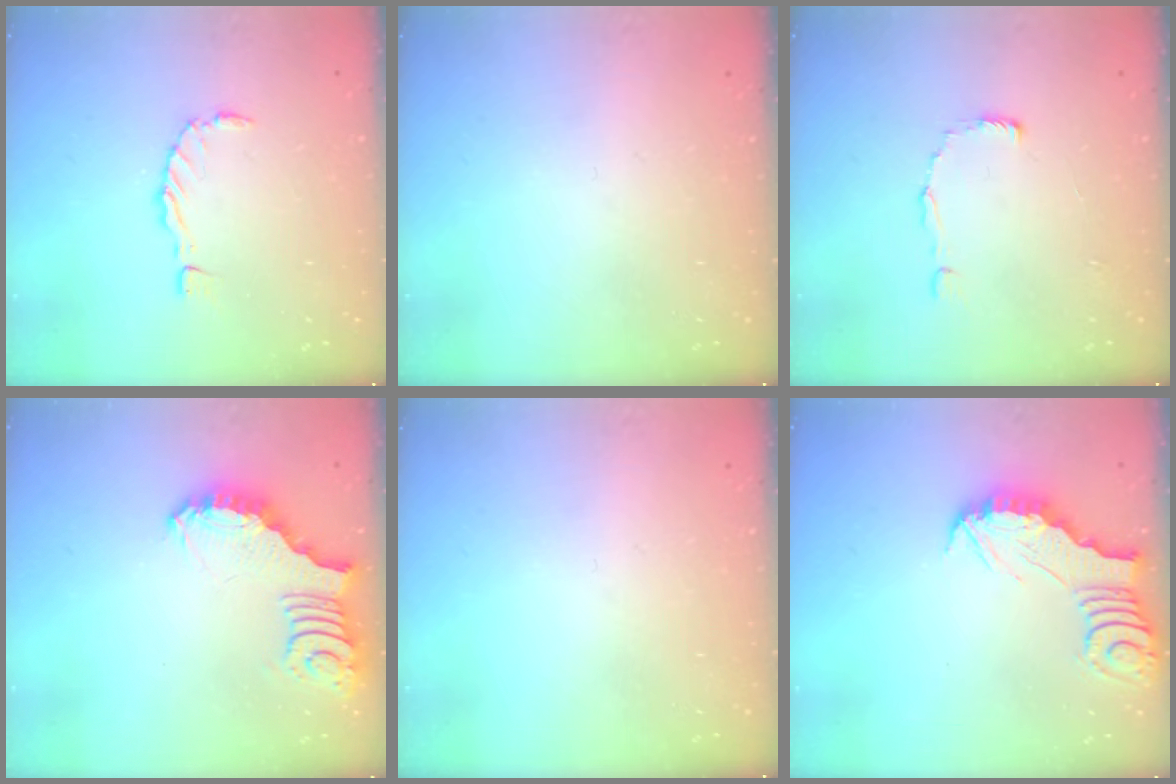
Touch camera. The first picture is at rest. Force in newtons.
{"total": 0.0}
{"total": 5.4, "press": 5.4, "slide": 0.5}
{"total": 3.3, "press": 3.3, "slide": 0.8}
{"total": 0.0}
{"total": 2.7, "press": 2.7, "slide": 0.1}